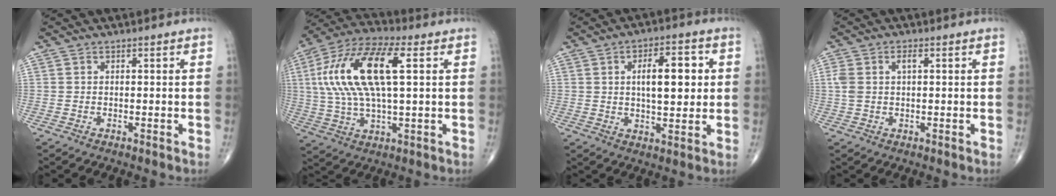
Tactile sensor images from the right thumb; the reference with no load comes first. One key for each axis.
{"total": 19.3, "fx": 4.0, "fy": 7.2, "fz": 17.4, "tx": -0.360, "ty": 0.021, "tz": 0.067}
{"total": 10.5, "fx": 1.8, "fy": 4.6, "fz": 9.3, "tx": -0.119, "ty": 0.001, "tz": 0.027}
{"total": 3.7, "fx": 0.9, "fy": 1.9, "fz": 3.0, "tx": -0.081, "ty": 0.015, "tz": 0.020}